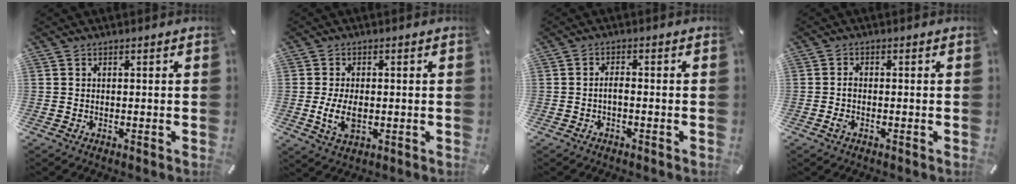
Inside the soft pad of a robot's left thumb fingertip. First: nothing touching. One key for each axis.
{"total": 6.3, "fx": -0.6, "fy": 3.8, "fz": 5.0, "tx": -0.113, "ty": -0.002, "tz": -0.013}
{"total": 2.1, "fx": -1.0, "fy": 0.6, "fz": 1.8, "tx": -0.040, "ty": 0.002, "tz": -0.021}
{"total": 1.6, "fx": -0.7, "fy": 0.6, "fz": 1.3, "tx": -0.032, "ty": -0.001, "tz": -0.016}